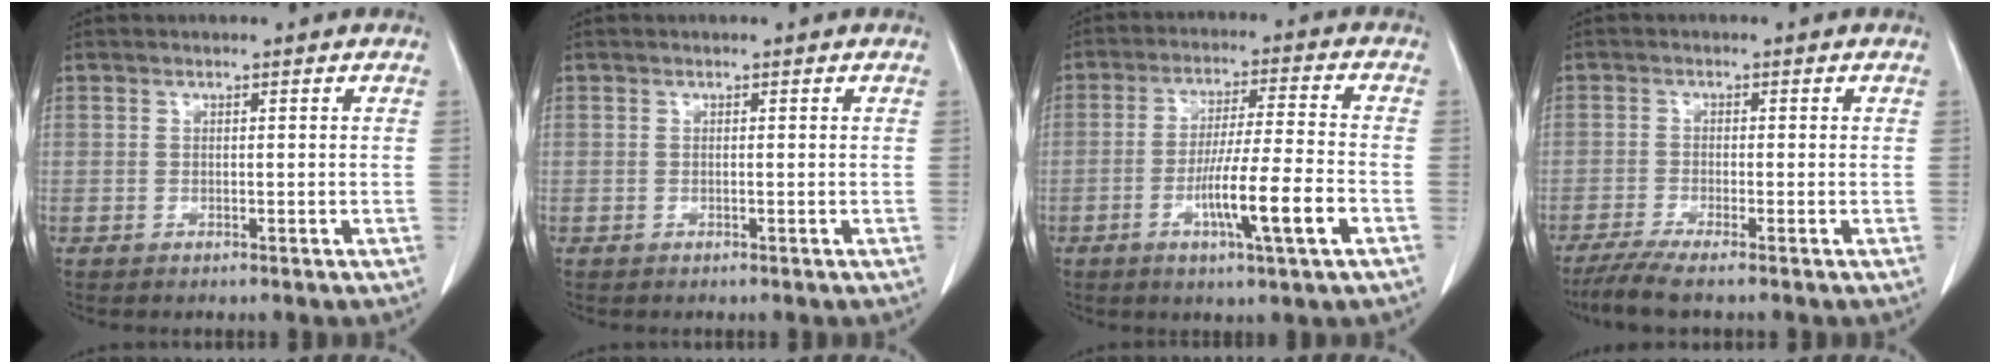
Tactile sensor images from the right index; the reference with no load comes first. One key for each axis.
{"total": 0.0}
{"total": 10.9, "fx": -4.0, "fy": -0.2, "fz": 10.1, "tx": -0.176, "ty": -0.010, "tz": -0.071}
{"total": 4.6, "fx": -3.5, "fy": -0.3, "fz": 2.9, "tx": -0.054, "ty": -0.013, "tz": -0.067}